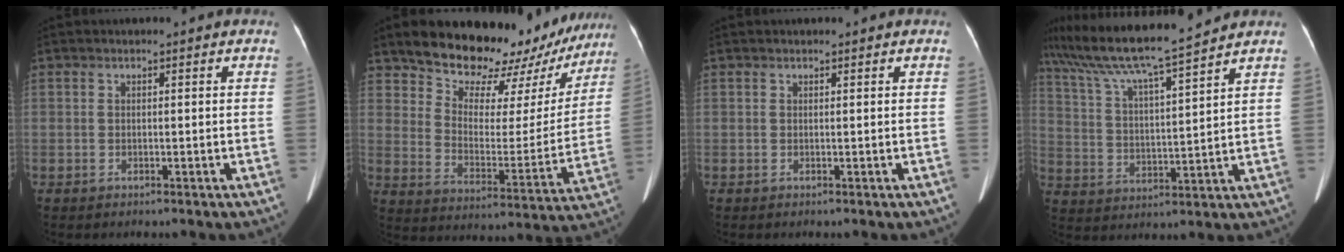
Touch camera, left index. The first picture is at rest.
{"total": 22.3, "force": [19.2, 8.3, 7.5], "torque": [-0.089, -0.034, 0.244]}
{"total": 1.5, "force": [1.4, 0.2, 0.6], "torque": [-0.010, 0.010, 0.015]}
{"total": 15.1, "force": [13.0, -0.8, 7.6], "torque": [-0.140, 0.011, 0.224]}